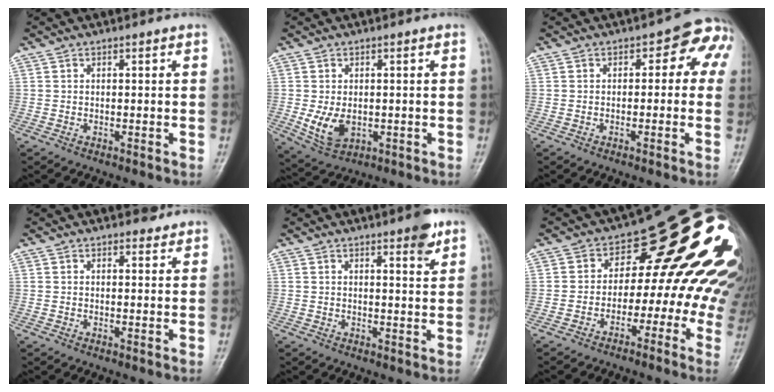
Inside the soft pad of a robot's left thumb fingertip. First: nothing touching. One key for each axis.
{"total": 6.6, "fx": -0.8, "fy": 4.5, "fz": 4.8, "tx": -0.078, "ty": -0.011, "tz": -0.002}
{"total": 6.7, "fx": 0.4, "fy": 4.4, "fz": 5.1, "tx": -0.012, "ty": 0.026, "tz": -0.009}
{"total": 1.9, "fx": 1.6, "fy": 0.9, "fz": 0.5, "tx": 0.004, "ty": -0.010, "tz": 0.019}
{"total": 4.3, "fx": 2.7, "fy": 1.0, "fz": 3.2, "tx": -0.037, "ty": -0.016, "tz": 0.034}
{"total": 20.0, "fx": -0.2, "fy": 12.0, "fz": 15.9, "tx": -0.164, "ty": 0.054, "tz": -0.007}